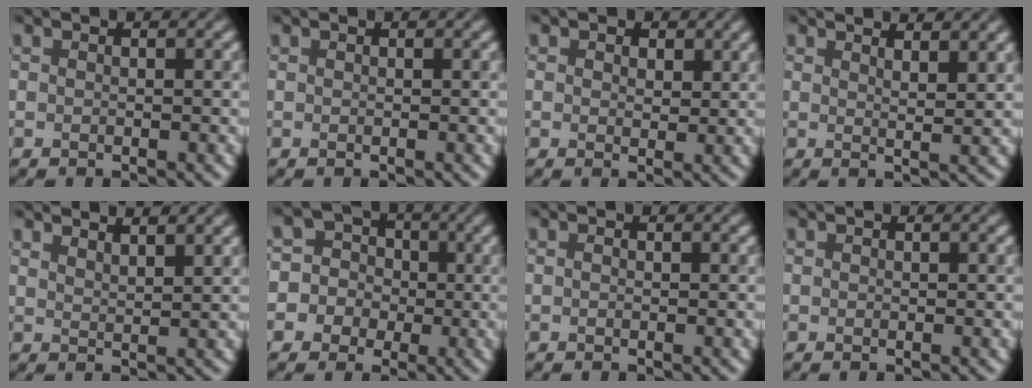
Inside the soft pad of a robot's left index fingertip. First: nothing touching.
{"total": 0.0}
{"total": 1.6, "force": [0.7, 1.2, 0.8], "torque": [-0.012, -0.002, 0.007]}
{"total": 3.7, "force": [2.8, 0.9, 2.2], "torque": [-0.016, 0.010, 0.023]}
{"total": 2.8, "force": [2.5, 0.6, 1.1], "torque": [-0.003, 0.011, 0.030]}
{"total": 7.4, "force": [-0.3, 7.2, 1.7], "torque": [-0.053, 0.037, -0.044]}
{"total": 0.0}
{"total": 0.0}